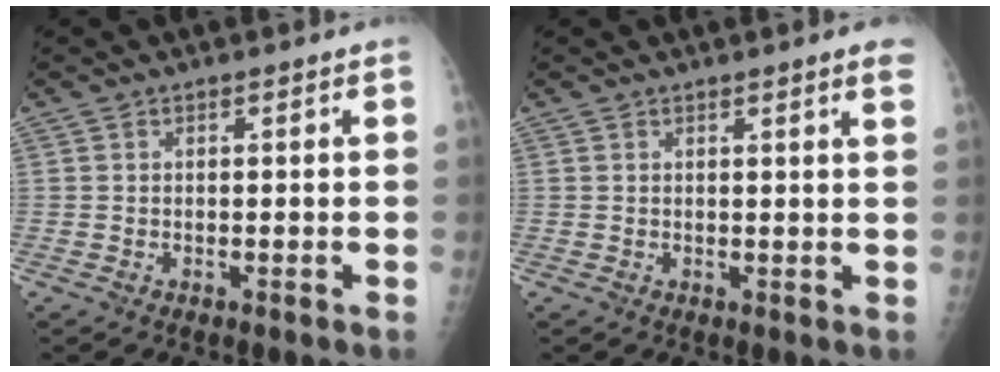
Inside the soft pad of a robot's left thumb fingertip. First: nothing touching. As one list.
[{"total": 2.9, "force": [2.0, -0.3, 2.0], "torque": [-0.027, -0.007, 0.023]}]